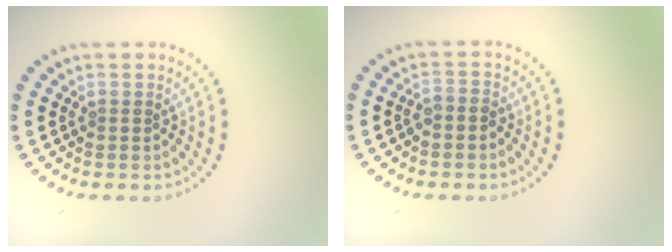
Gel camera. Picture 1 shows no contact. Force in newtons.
{"total": 1.5, "press": 1.3, "slide": 0.7}